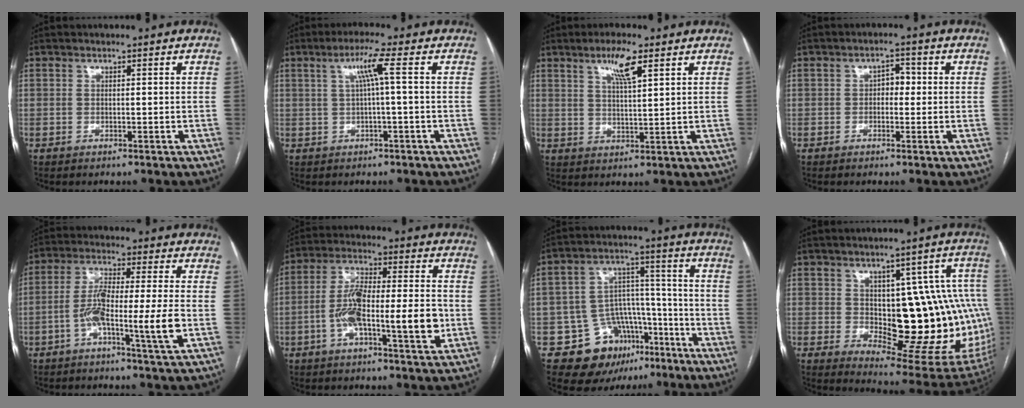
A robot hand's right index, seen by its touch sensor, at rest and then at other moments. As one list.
[{"total": 4.5, "force": [0.8, -0.8, 4.3], "torque": [-0.081, 0.012, 0.020]}, {"total": 5.9, "force": [3.3, 0.8, 4.8], "torque": [-0.088, 0.000, 0.059]}, {"total": 2.8, "force": [0.0, 1.7, 2.2], "torque": [-0.027, 0.015, -0.003]}, {"total": 10.4, "force": [-3.1, -0.2, 9.9], "torque": [-0.187, -0.001, -0.061]}, {"total": 13.7, "force": [-3.0, 3.0, 13.0], "torque": [-0.228, 0.015, -0.051]}, {"total": 13.5, "force": [-7.5, 10.0, 5.1], "torque": [-0.066, 0.063, -0.103]}, {"total": 23.9, "force": [-1.2, 9.4, 21.9], "torque": [-0.207, 0.028, 0.012]}]